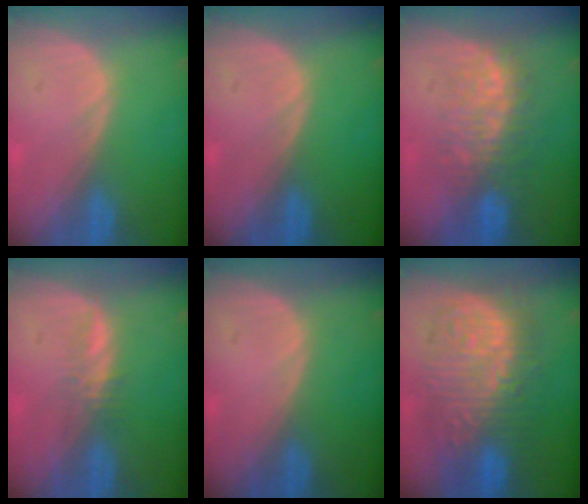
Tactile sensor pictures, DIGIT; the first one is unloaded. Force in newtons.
{"total": 0.0}
{"total": 7.8, "press": 7.7, "slide": 1.3}
{"total": 2.0, "press": 1.8, "slide": 0.6}
{"total": 0.0}
{"total": 13.3, "press": 13.3, "slide": 1.2}